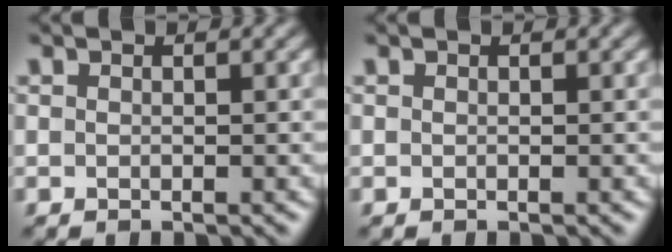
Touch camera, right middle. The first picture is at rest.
{"total": 0.0}